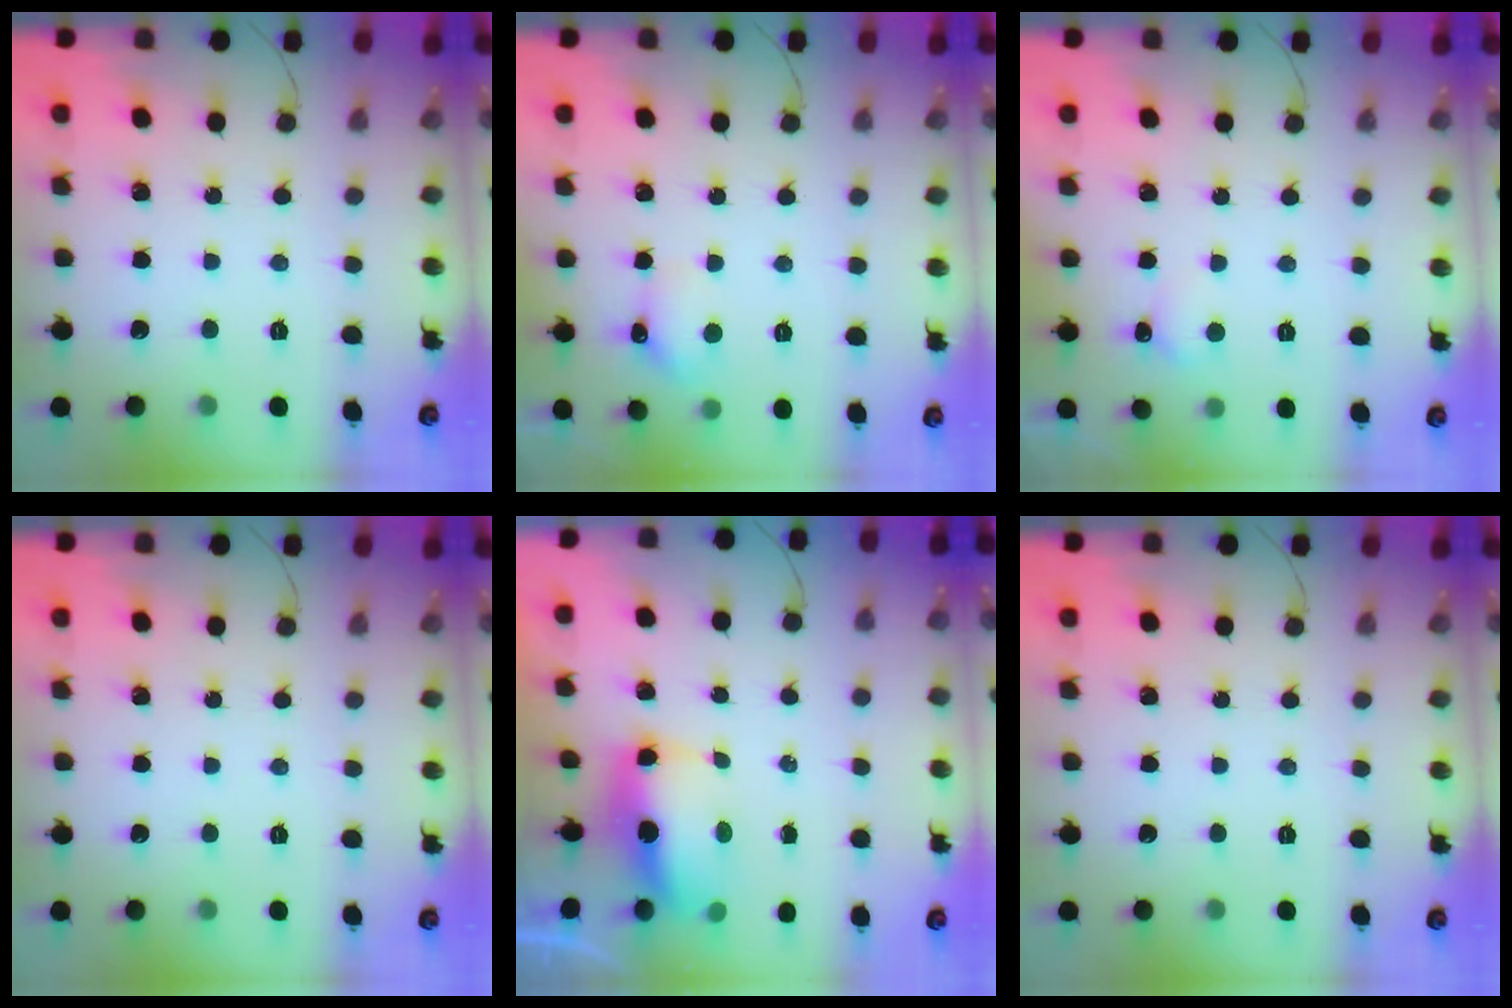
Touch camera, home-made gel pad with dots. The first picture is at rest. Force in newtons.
{"total": 5.8, "press": 5.6, "slide": 1.6}
{"total": 3.8, "press": 3.6, "slide": 1.4}
{"total": 0.0}
{"total": 7.8, "press": 7.7, "slide": 1.0}
{"total": 0.0}